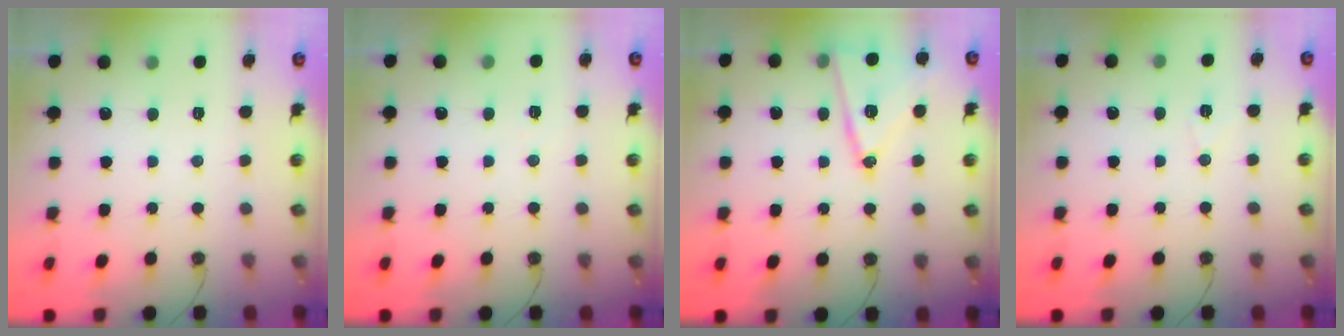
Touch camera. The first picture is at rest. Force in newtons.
{"total": 2.5, "press": 2.2, "slide": 1.1}
{"total": 15.1, "press": 14.9, "slide": 2.6}
{"total": 5.8, "press": 5.6, "slide": 1.6}